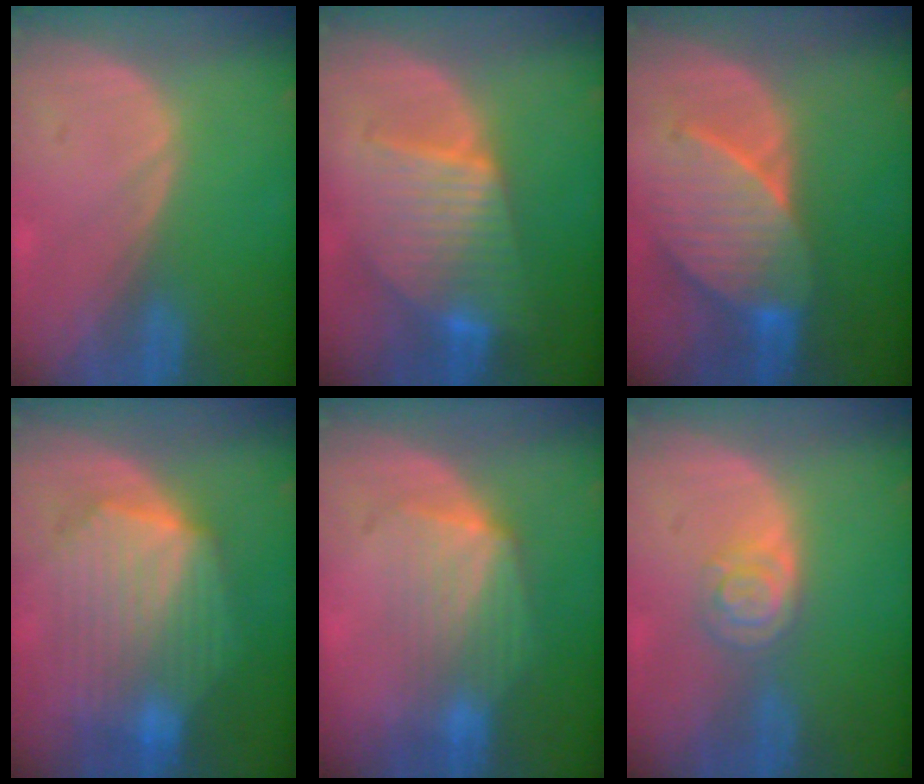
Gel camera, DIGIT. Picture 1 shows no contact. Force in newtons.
{"total": 8.4, "press": 8.4, "slide": 0.5}
{"total": 8.5, "press": 8.3, "slide": 1.5}
{"total": 10.3, "press": 10.3, "slide": 0.9}
{"total": 7.3, "press": 6.9, "slide": 2.6}
{"total": 4.3, "press": 3.9, "slide": 1.9}